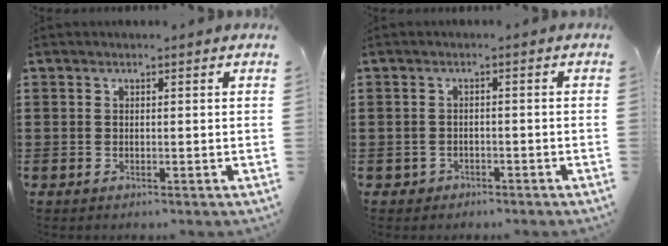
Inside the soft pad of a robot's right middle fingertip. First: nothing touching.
{"total": 1.3, "force": [-1.1, 0.6, -0.1], "torque": [-0.004, 0.000, -0.026]}